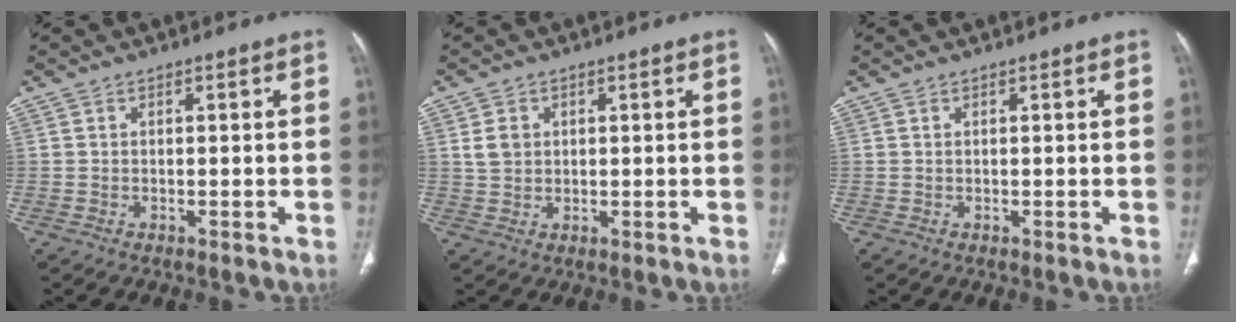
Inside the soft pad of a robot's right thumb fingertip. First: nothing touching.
{"total": 3.4, "force": [0.9, 2.8, 1.6], "torque": [-0.018, 0.000, 0.021]}
{"total": 0.0}